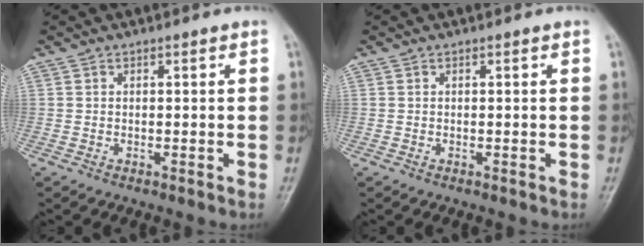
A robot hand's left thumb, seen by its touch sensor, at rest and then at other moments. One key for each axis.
{"total": 0.0}